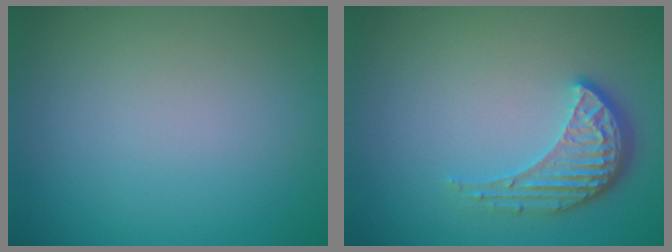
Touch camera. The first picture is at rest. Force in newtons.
{"total": 4.1, "press": 3.1, "slide": 2.7}